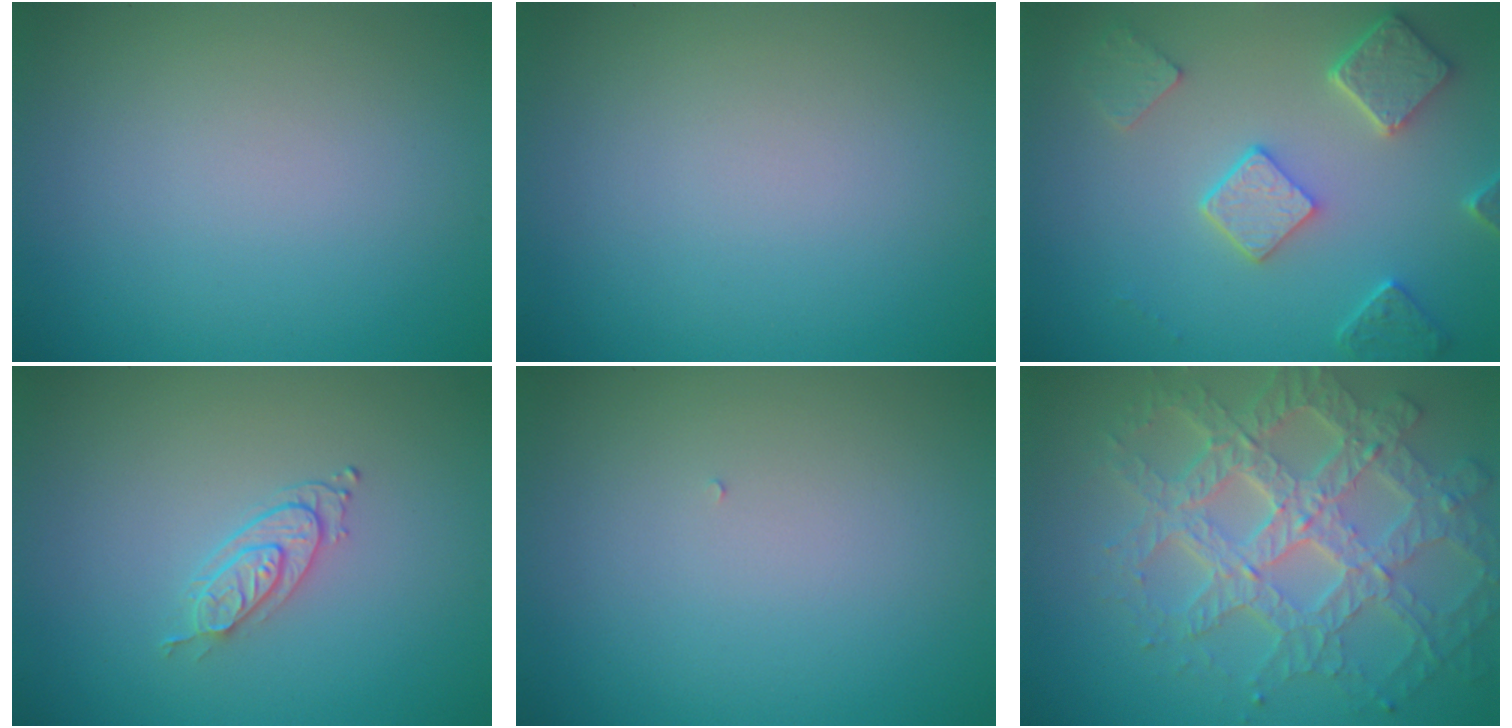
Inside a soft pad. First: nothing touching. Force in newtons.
{"total": 0.0}
{"total": 4.9, "press": 4.0, "slide": 2.9}
{"total": 2.0, "press": 1.4, "slide": 1.4}
{"total": 0.0}
{"total": 7.9, "press": 5.7, "slide": 5.4}